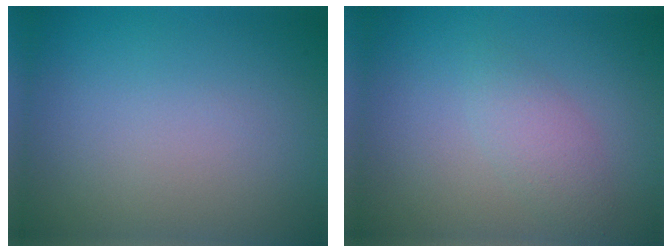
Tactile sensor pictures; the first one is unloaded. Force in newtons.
{"total": 2.0, "press": 2.0, "slide": 0.1}